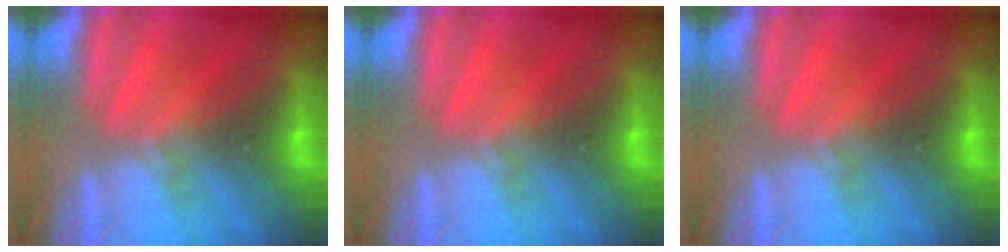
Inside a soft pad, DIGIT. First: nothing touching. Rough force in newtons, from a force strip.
{"total": 0.0}
{"total": 0.0}